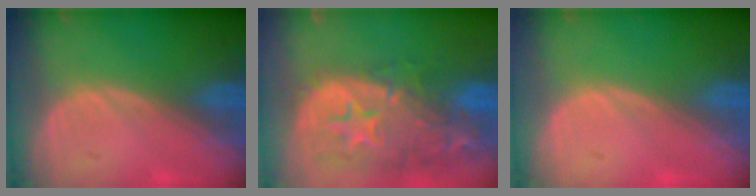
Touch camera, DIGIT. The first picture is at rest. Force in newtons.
{"total": 14.4, "press": 11.6, "slide": 8.6}
{"total": 0.0}